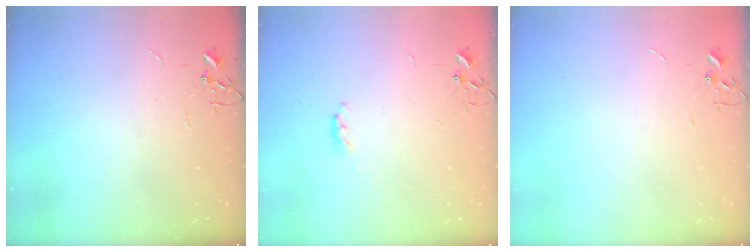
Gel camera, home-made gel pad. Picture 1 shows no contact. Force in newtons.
{"total": 3.3, "press": 3.3, "slide": 0.4}
{"total": 0.0}